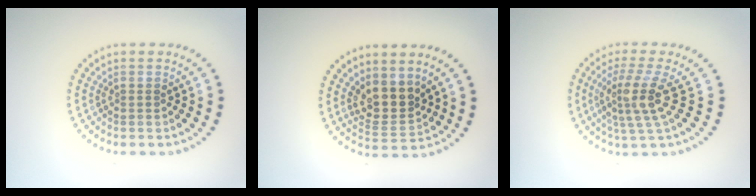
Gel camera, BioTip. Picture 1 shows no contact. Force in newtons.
{"total": 3.4, "press": 2.7, "slide": 2.1}
{"total": 4.0, "press": 2.8, "slide": 2.8}